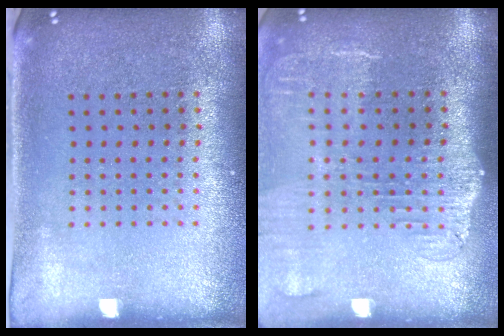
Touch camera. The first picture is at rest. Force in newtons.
{"total": 2.1, "press": 1.7, "slide": 1.2}